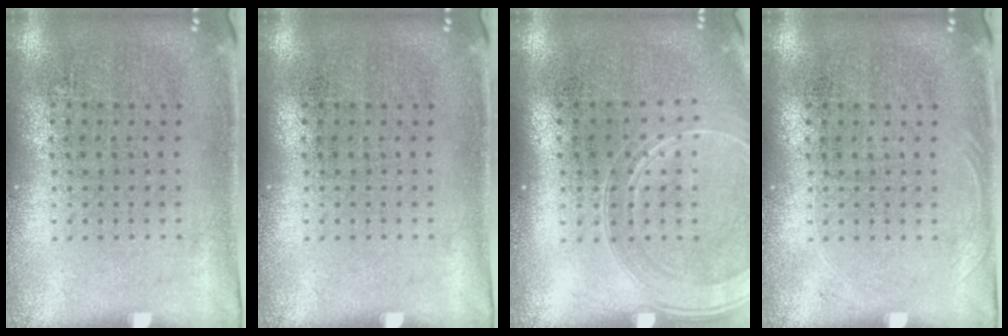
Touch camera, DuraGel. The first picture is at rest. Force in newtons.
{"total": 0.0}
{"total": 1.7, "press": 1.6, "slide": 0.6}
{"total": 0.7, "press": 0.6, "slide": 0.2}